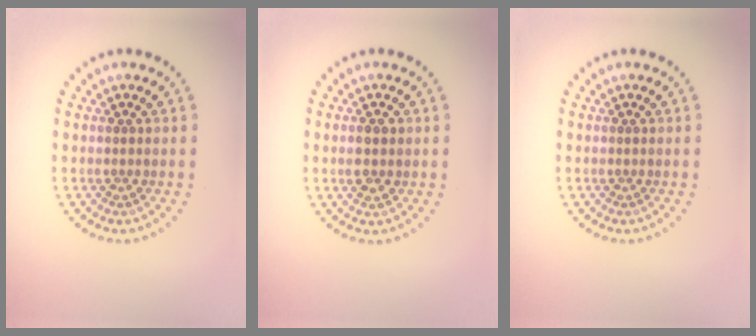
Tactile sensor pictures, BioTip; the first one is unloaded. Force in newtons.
{"total": 1.6, "press": 1.6, "slide": 0.1}
{"total": 0.0}